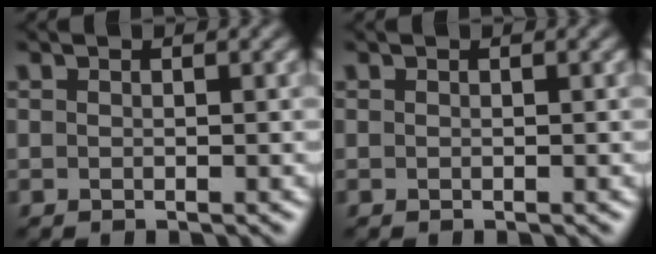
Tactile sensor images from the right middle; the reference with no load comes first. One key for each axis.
{"total": 0.0}